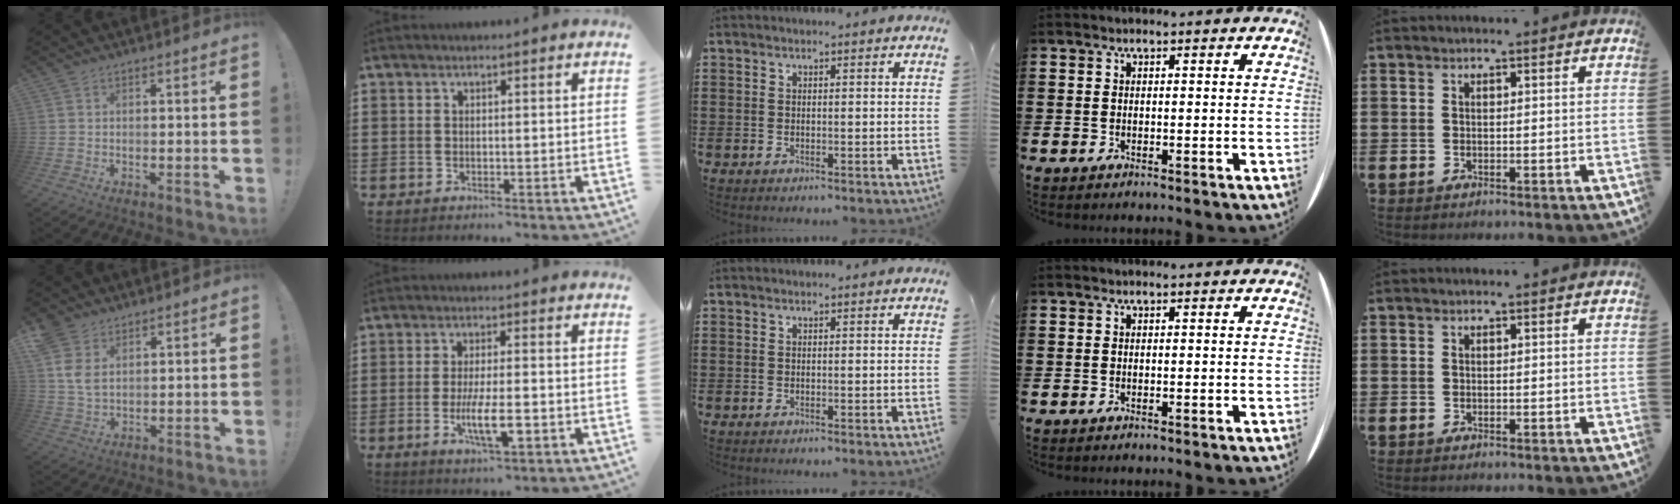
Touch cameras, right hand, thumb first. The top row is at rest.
{"thumb": {"total": 7.5, "force": [3.9, 4.9, 4.2], "torque": [-0.081, -0.013, 0.076]}, "index": {"total": 6.9, "force": [-2.2, 1.7, 6.4], "torque": [-0.117, -0.007, -0.036]}}